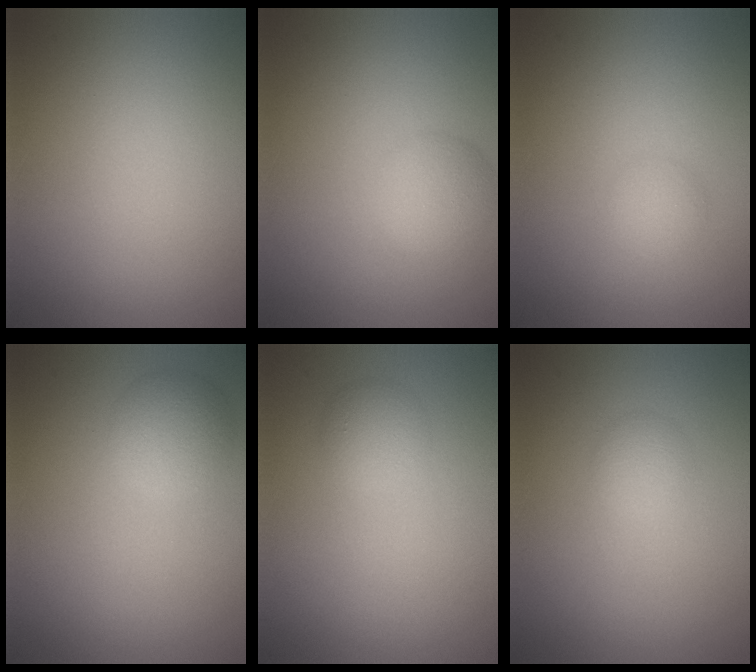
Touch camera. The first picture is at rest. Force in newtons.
{"total": 2.5, "press": 2.5, "slide": 0.1}
{"total": 1.4, "press": 1.4, "slide": 0.1}
{"total": 2.7, "press": 2.7, "slide": 0.1}
{"total": 1.7, "press": 1.7, "slide": 0.0}
{"total": 1.4, "press": 1.4, "slide": 0.1}